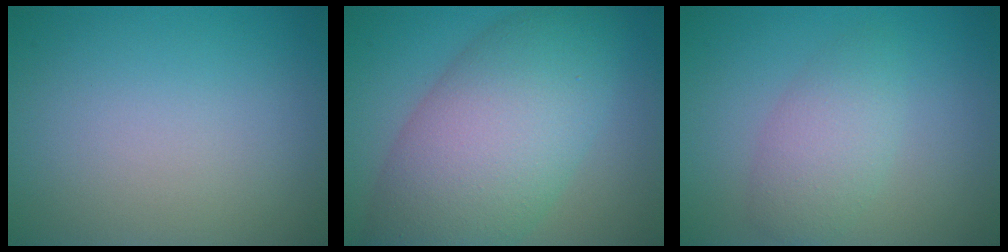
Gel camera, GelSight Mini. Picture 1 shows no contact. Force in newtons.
{"total": 10.7, "press": 10.7, "slide": 0.5}
{"total": 3.3, "press": 3.3, "slide": 0.0}